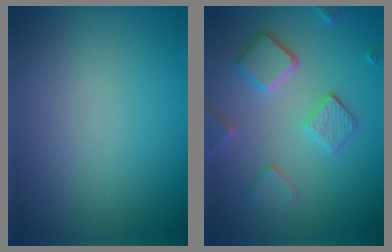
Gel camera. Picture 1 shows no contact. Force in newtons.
{"total": 3.9, "press": 3.7, "slide": 1.3}